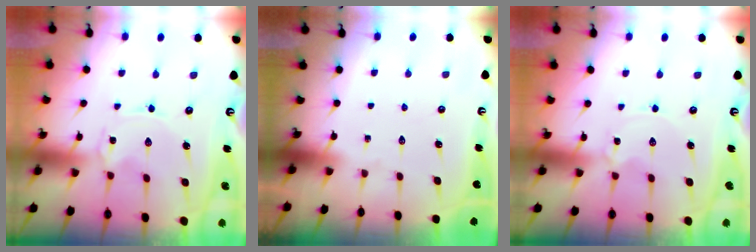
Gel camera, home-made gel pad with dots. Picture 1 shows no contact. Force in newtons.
{"total": 0.0}
{"total": 1.5, "press": 1.5, "slide": 0.2}